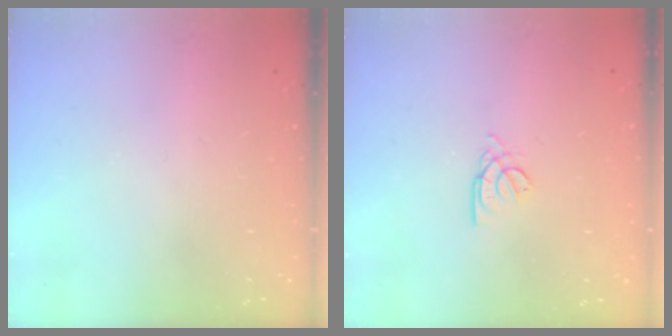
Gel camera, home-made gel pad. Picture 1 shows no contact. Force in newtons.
{"total": 2.2, "press": 2.1, "slide": 0.6}